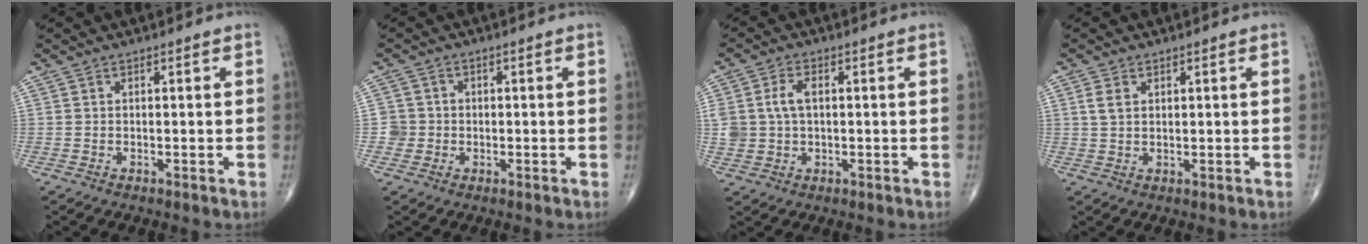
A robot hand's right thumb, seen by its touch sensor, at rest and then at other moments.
{"total": 3.1, "force": [-0.4, 3.1, 0.0], "torque": [0.026, 0.010, -0.011]}
{"total": 6.1, "force": [0.9, 4.1, 4.4], "torque": [-0.092, 0.007, 0.020]}
{"total": 2.8, "force": [1.1, 1.9, 1.8], "torque": [-0.035, 0.001, 0.027]}